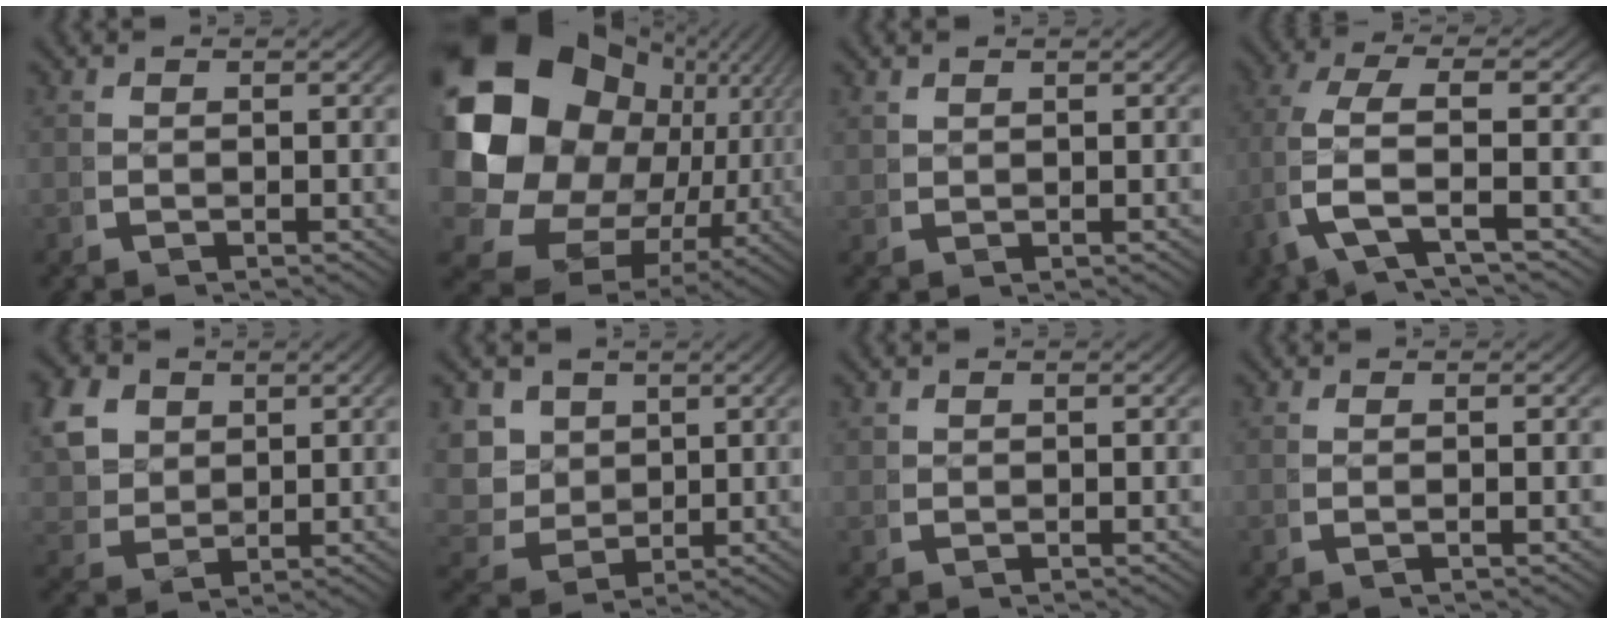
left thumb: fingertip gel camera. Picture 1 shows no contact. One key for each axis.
{"total": 24.1, "fx": -0.9, "fy": 17.6, "fz": 16.3, "tx": -0.331, "ty": -0.071, "tz": 0.008}
{"total": 0.9, "fx": 0.8, "fy": 0.4, "fz": 0.2, "tx": 0.000, "ty": 0.003, "tz": 0.018}
{"total": 6.1, "fx": -0.3, "fy": 1.8, "fz": 5.8, "tx": -0.139, "ty": -0.003, "tz": -0.005}
{"total": 7.0, "fx": 1.4, "fy": 5.7, "fz": 3.9, "tx": -0.104, "ty": -0.029, "tz": 0.034}
{"total": 10.5, "fx": -0.3, "fy": 9.1, "fz": 5.2, "tx": -0.144, "ty": -0.056, "tz": 0.006}
{"total": 0.6, "fx": 0.5, "fy": 0.2, "fz": 0.0, "tx": 0.003, "ty": 0.003, "tz": 0.012}
{"total": 0.7, "fx": 0.0, "fy": -0.6, "fz": 0.4, "tx": -0.015, "ty": 0.002, "tz": -0.002}